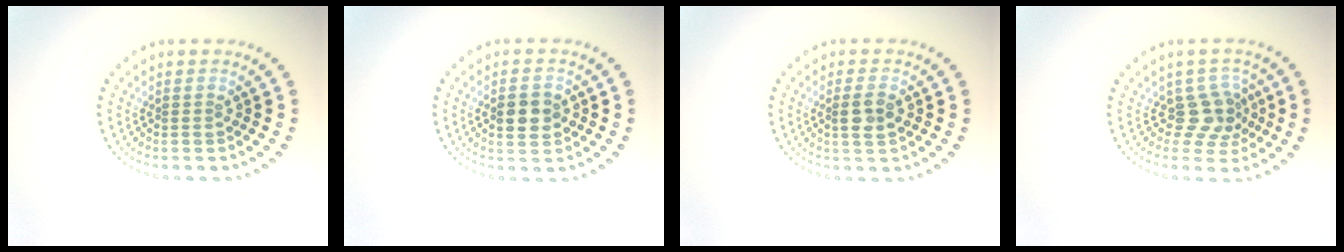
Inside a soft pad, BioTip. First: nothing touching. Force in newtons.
{"total": 3.0, "press": 3.0, "slide": 0.1}
{"total": 2.0, "press": 1.9, "slide": 0.6}
{"total": 2.9, "press": 2.2, "slide": 1.8}